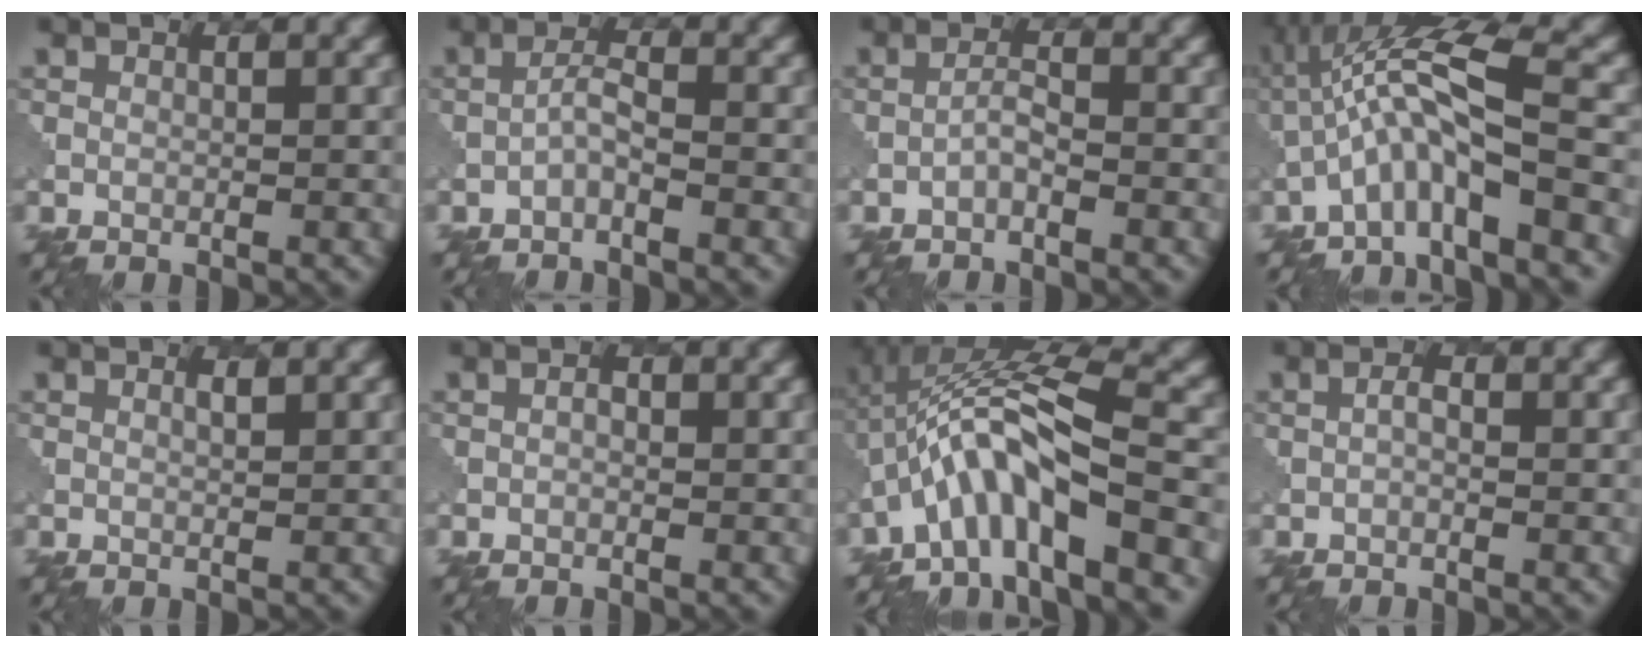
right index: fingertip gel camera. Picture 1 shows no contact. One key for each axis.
{"total": 1.7, "fx": -1.2, "fy": 0.3, "fz": 1.3, "tx": -0.028, "ty": 0.007, "tz": -0.026}
{"total": 1.5, "fx": -1.0, "fy": 0.3, "fz": 1.0, "tx": -0.022, "ty": 0.005, "tz": -0.022}
{"total": 7.3, "fx": -2.3, "fy": 1.4, "fz": 6.8, "tx": -0.129, "ty": 0.025, "tz": -0.051}
{"total": 0.6, "fx": 0.3, "fy": 0.1, "fz": 0.5, "tx": -0.012, "ty": 0.000, "tz": 0.007}
{"total": 1.0, "fx": 0.0, "fy": 0.7, "fz": 0.6, "tx": -0.006, "ty": -0.003, "tz": 0.000}
{"total": 9.0, "fx": -3.5, "fy": 1.9, "fz": 8.0, "tx": -0.141, "ty": 0.024, "tz": -0.067}
{"total": 1.2, "fx": -0.2, "fy": 0.6, "fz": 1.0, "tx": -0.021, "ty": 0.003, "tz": -0.006}